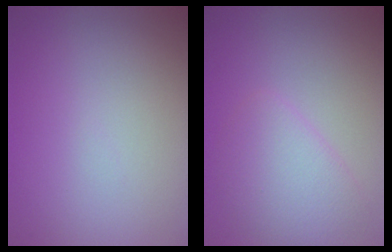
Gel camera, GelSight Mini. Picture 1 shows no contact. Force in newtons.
{"total": 3.2, "press": 3.2, "slide": 0.1}